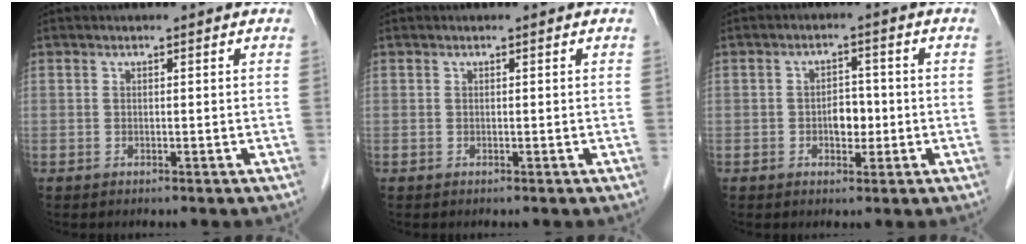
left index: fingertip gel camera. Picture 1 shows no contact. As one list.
[{"total": 0.0}, {"total": 3.4, "force": [-0.7, 2.1, 2.6], "torque": [-0.039, 0.009, -0.010]}]